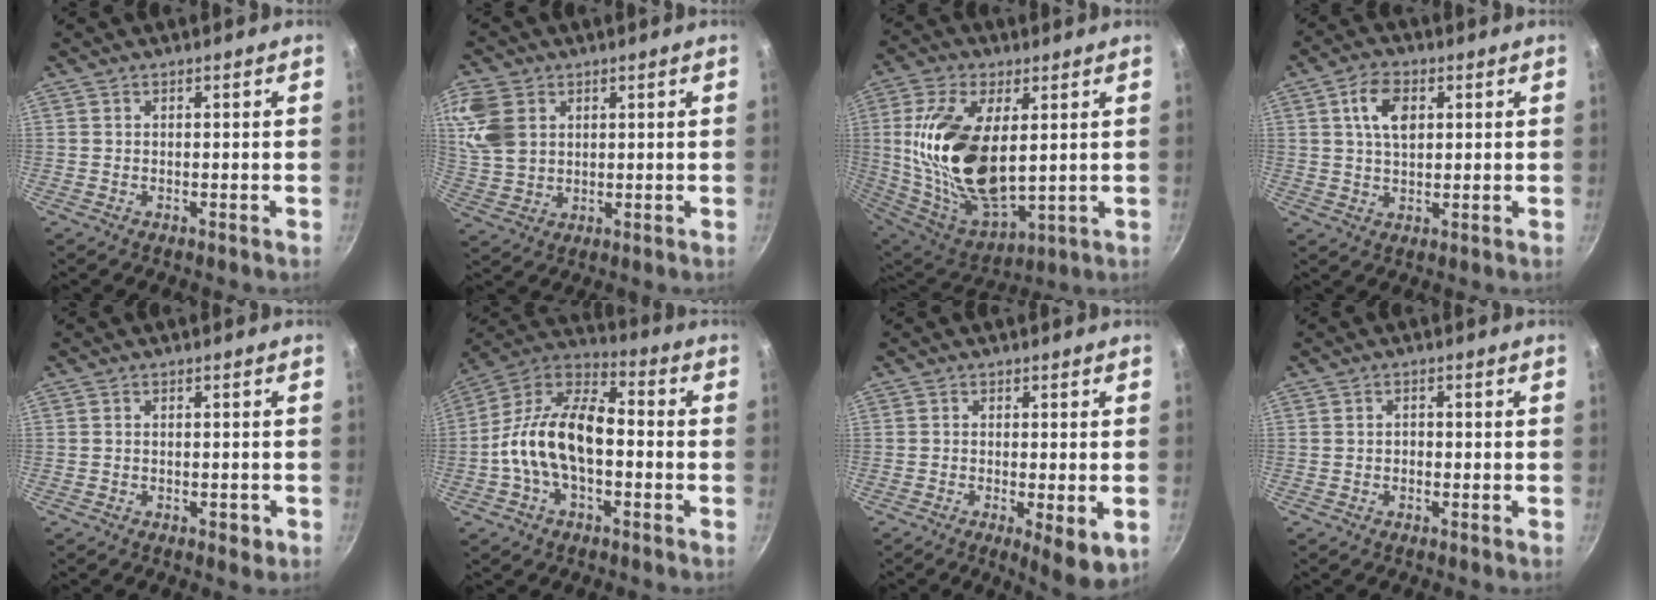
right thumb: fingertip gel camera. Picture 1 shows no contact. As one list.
[{"total": 10.1, "force": [3.3, 7.3, 6.1], "torque": [-0.127, -0.003, 0.071]}, {"total": 22.4, "force": [2.7, 11.2, 19.2], "torque": [-0.370, -0.021, 0.064]}, {"total": 7.1, "force": [2.2, 4.1, 5.4], "torque": [-0.089, -0.001, 0.040]}, {"total": 1.9, "force": [-0.8, 1.0, 1.3], "torque": [-0.015, 0.003, -0.011]}, {"total": 16.8, "force": [-2.0, 9.4, 13.8], "torque": [-0.255, 0.045, -0.043]}, {"total": 7.4, "force": [-2.3, 2.0, 6.8], "torque": [-0.101, -0.017, -0.033]}, {"total": 1.1, "force": [-0.3, 0.9, 0.6], "torque": [-0.003, 0.004, -0.007]}]